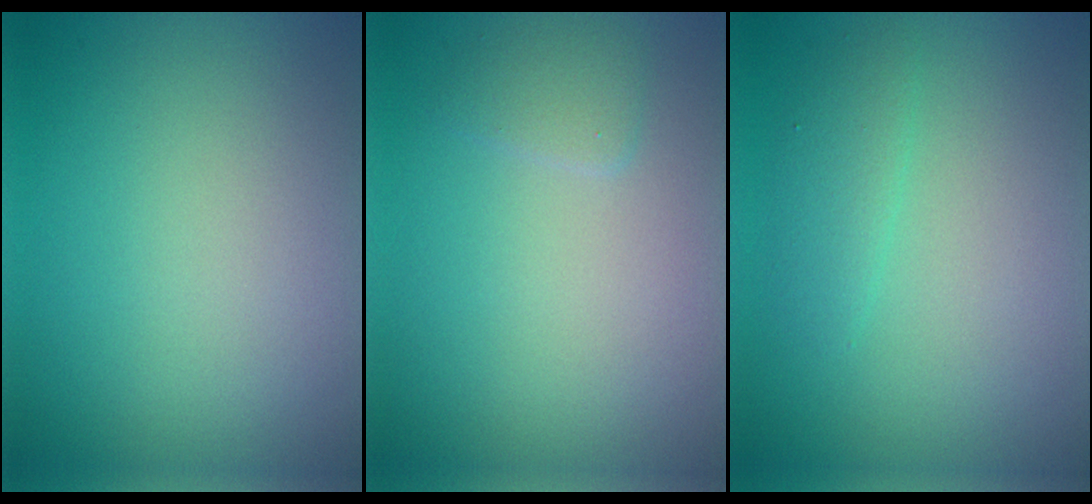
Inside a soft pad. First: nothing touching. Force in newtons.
{"total": 1.1, "press": 1.1, "slide": 0.2}
{"total": 1.6, "press": 1.6, "slide": 0.1}